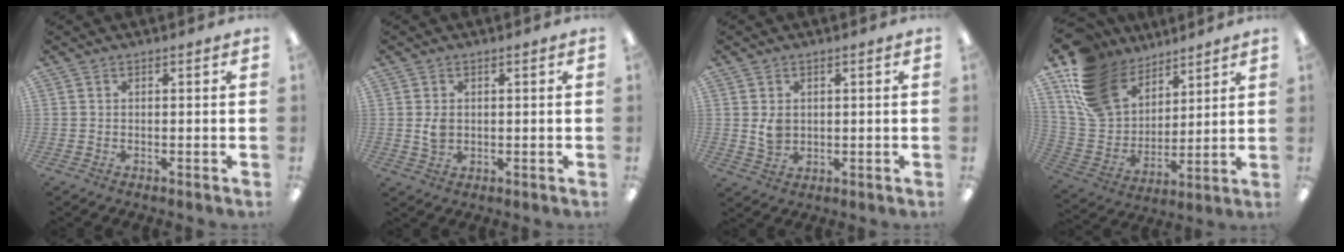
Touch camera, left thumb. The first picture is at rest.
{"total": 3.1, "force": [0.5, 2.4, 2.0], "torque": [-0.032, 0.001, 0.007]}
{"total": 4.0, "force": [1.0, 3.2, 2.2], "torque": [-0.029, -0.003, 0.017]}
{"total": 18.4, "force": [12.0, 11.8, 7.2], "torque": [-0.162, -0.065, 0.234]}